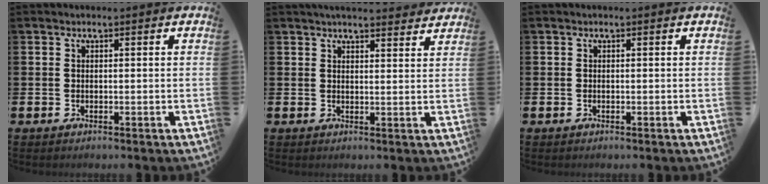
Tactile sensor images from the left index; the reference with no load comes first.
{"total": 3.4, "force": [3.4, 0.2, 0.5], "torque": [-0.011, -0.016, 0.060]}
{"total": 0.0}